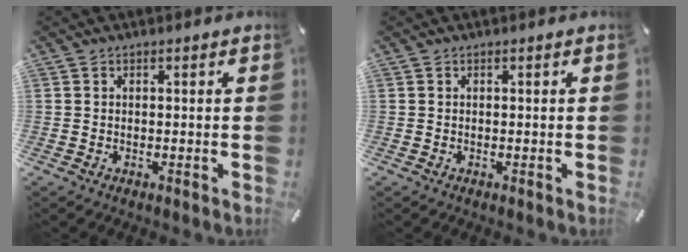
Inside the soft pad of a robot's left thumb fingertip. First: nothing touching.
{"total": 0.0}